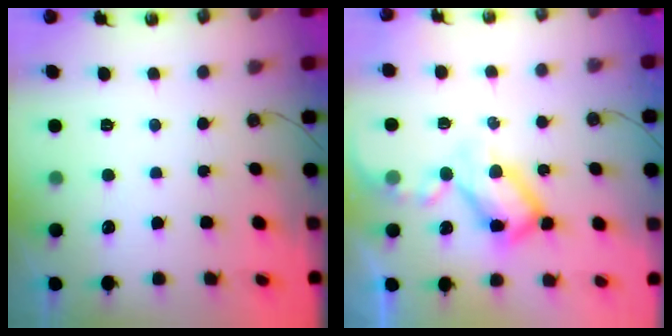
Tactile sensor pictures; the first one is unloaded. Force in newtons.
{"total": 13.2, "press": 13.1, "slide": 1.3}